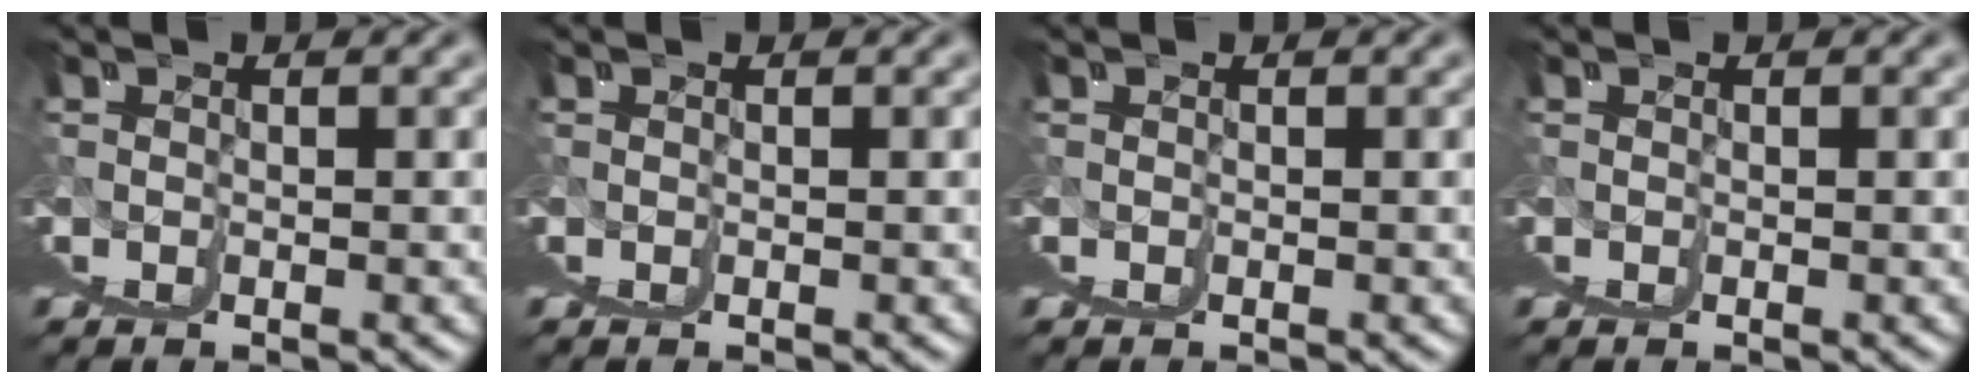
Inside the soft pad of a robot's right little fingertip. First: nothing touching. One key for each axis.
{"total": 0.0}
{"total": 0.0}
{"total": 0.0}